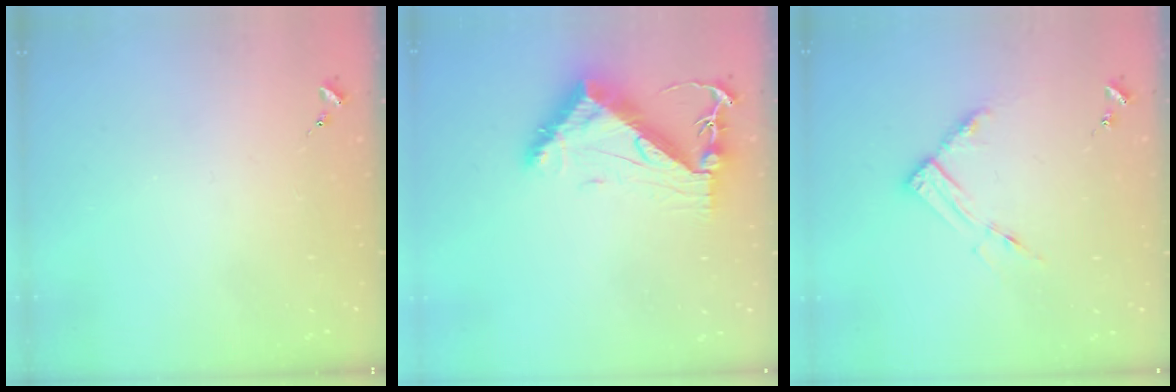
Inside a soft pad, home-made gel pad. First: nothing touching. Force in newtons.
{"total": 9.5, "press": 9.5, "slide": 1.1}
{"total": 9.3, "press": 9.2, "slide": 1.0}